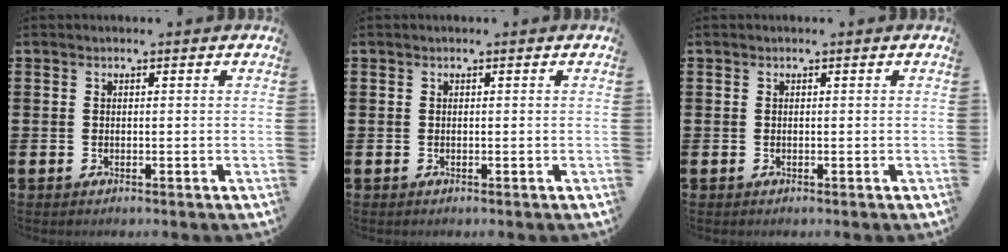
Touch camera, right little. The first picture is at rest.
{"total": 0.0}
{"total": 0.0}